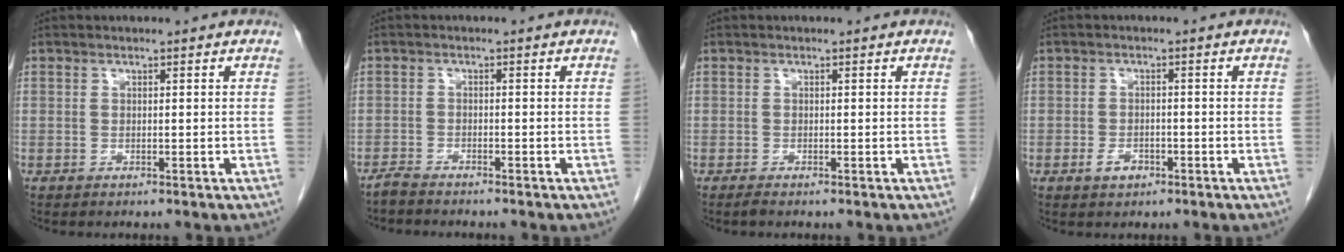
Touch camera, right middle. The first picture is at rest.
{"total": 2.9, "force": [-2.7, 0.5, 0.9], "torque": [-0.019, -0.006, -0.040]}
{"total": 0.6, "force": [-0.5, 0.0, 0.3], "torque": [-0.011, -0.002, -0.010]}
{"total": 2.4, "force": [-1.3, 1.5, 1.4], "torque": [-0.026, 0.003, -0.015]}